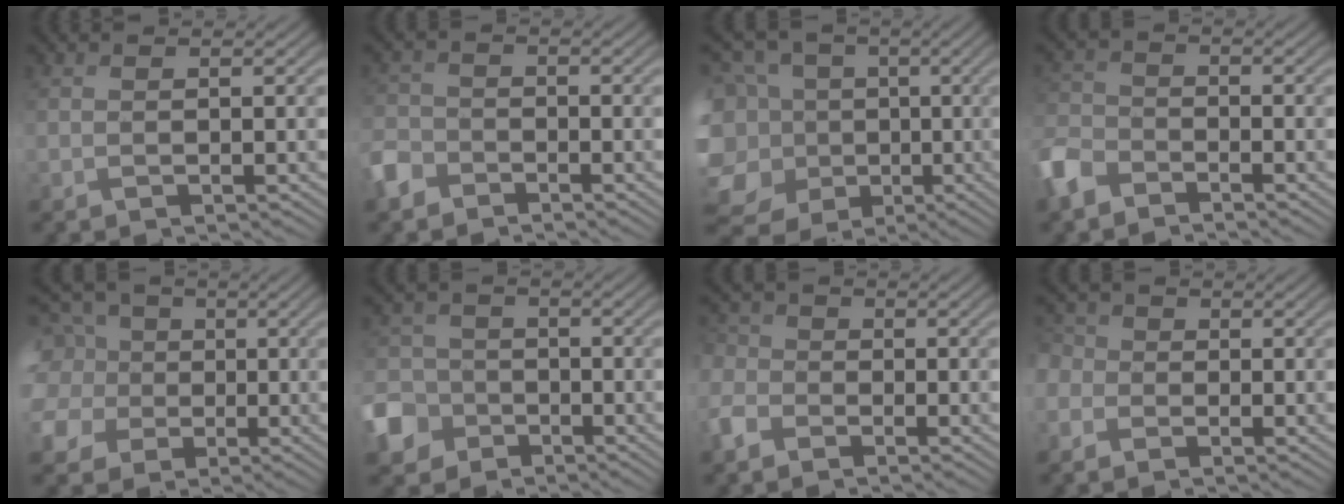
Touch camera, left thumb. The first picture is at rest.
{"total": 4.1, "force": [-2.9, 2.7, 1.3], "torque": [-0.040, -0.004, -0.073]}
{"total": 15.5, "force": [-1.8, 13.3, 7.8], "torque": [-0.264, 0.016, -0.038]}
{"total": 5.7, "force": [-4.1, 3.1, 2.4], "torque": [-0.064, -0.003, -0.100]}
{"total": 10.8, "force": [-0.3, 9.7, 4.8], "torque": [-0.188, 0.003, -0.027]}
{"total": 8.0, "force": [-4.0, 6.3, 2.9], "torque": [-0.086, -0.017, -0.099]}
{"total": 4.2, "force": [-2.3, 3.2, 1.5], "torque": [-0.056, 0.001, -0.065]}
{"total": 3.9, "force": [-1.2, 3.5, 1.3], "torque": [-0.051, 0.001, -0.037]}